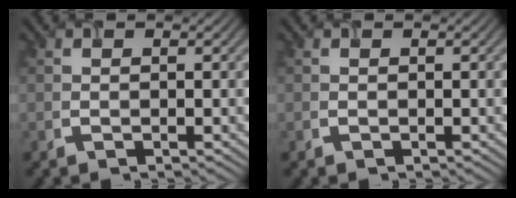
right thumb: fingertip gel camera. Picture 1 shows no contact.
{"total": 0.0}